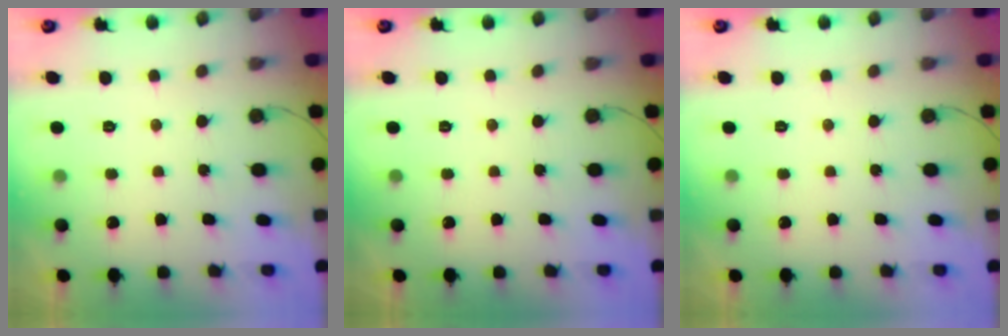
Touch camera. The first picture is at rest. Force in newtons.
{"total": 0.0}
{"total": 0.0}